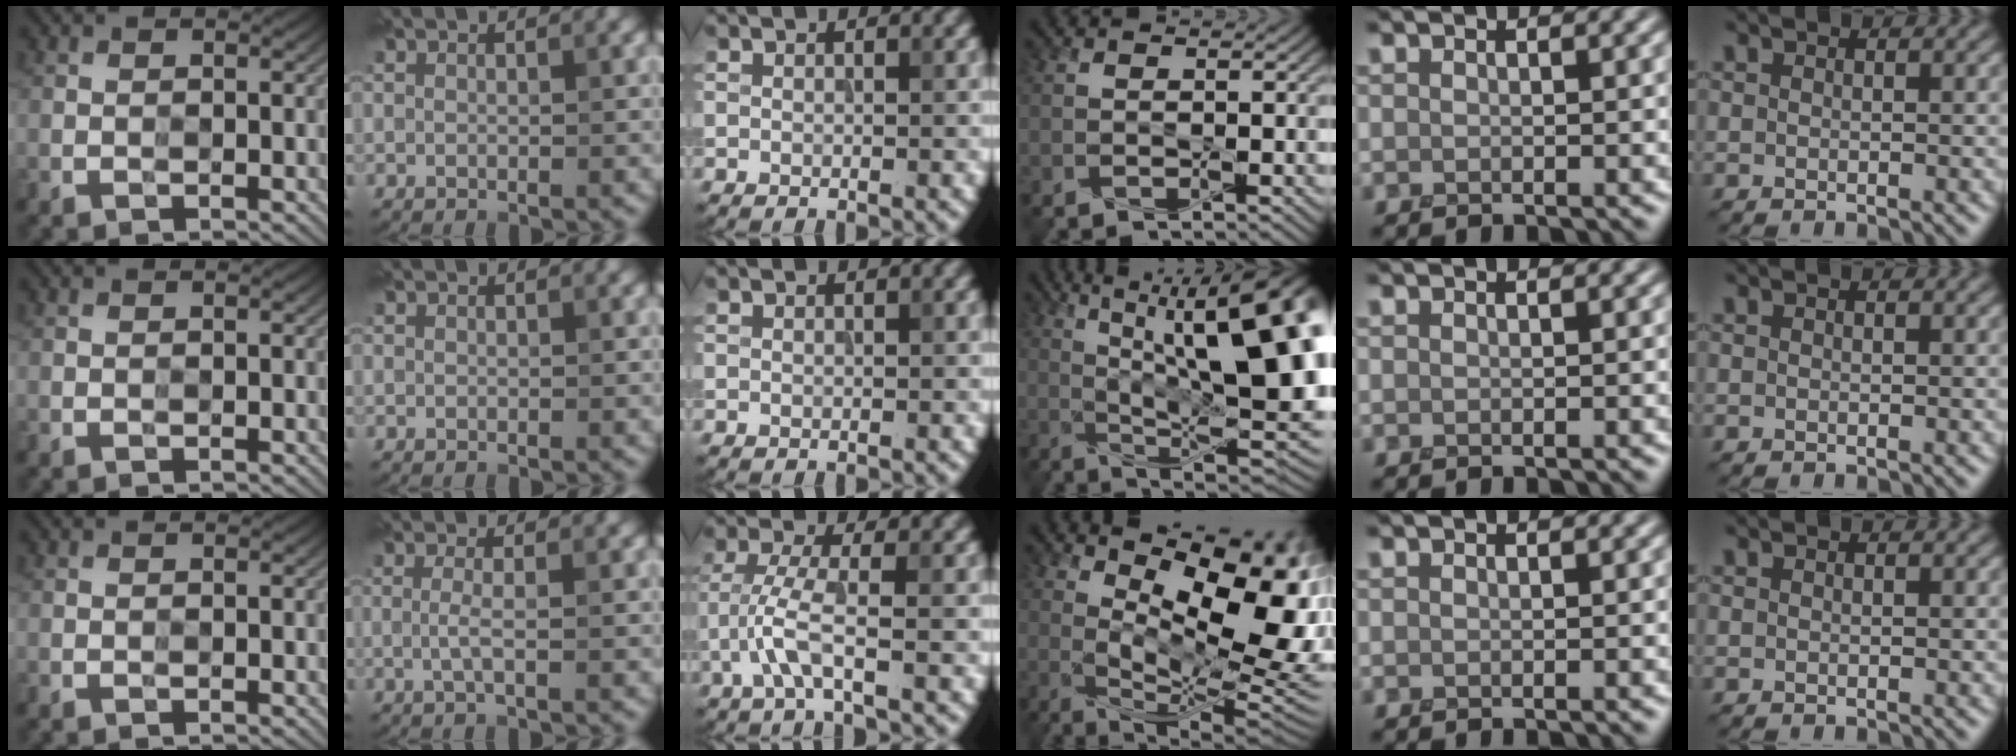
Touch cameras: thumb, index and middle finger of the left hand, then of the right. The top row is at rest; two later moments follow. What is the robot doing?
{"motion": "press", "object": "syringe"}